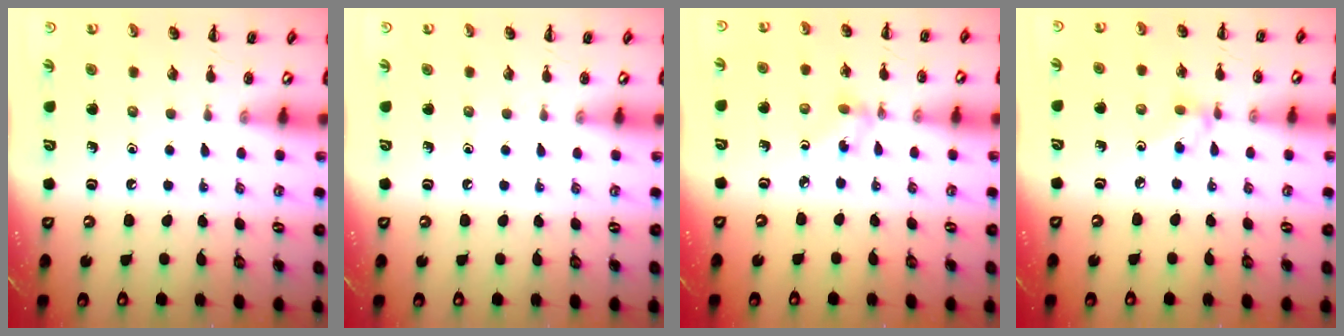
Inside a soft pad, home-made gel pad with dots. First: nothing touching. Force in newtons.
{"total": 0.0}
{"total": 2.8, "press": 2.6, "slide": 1.0}
{"total": 3.0, "press": 2.8, "slide": 1.2}